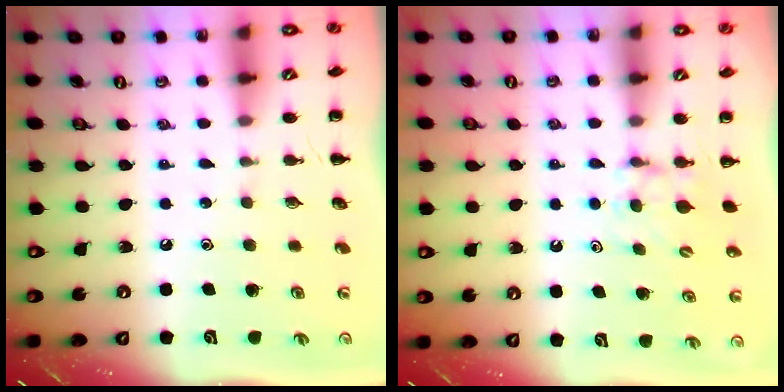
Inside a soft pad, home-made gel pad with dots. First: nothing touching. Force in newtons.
{"total": 5.3, "press": 5.1, "slide": 1.4}